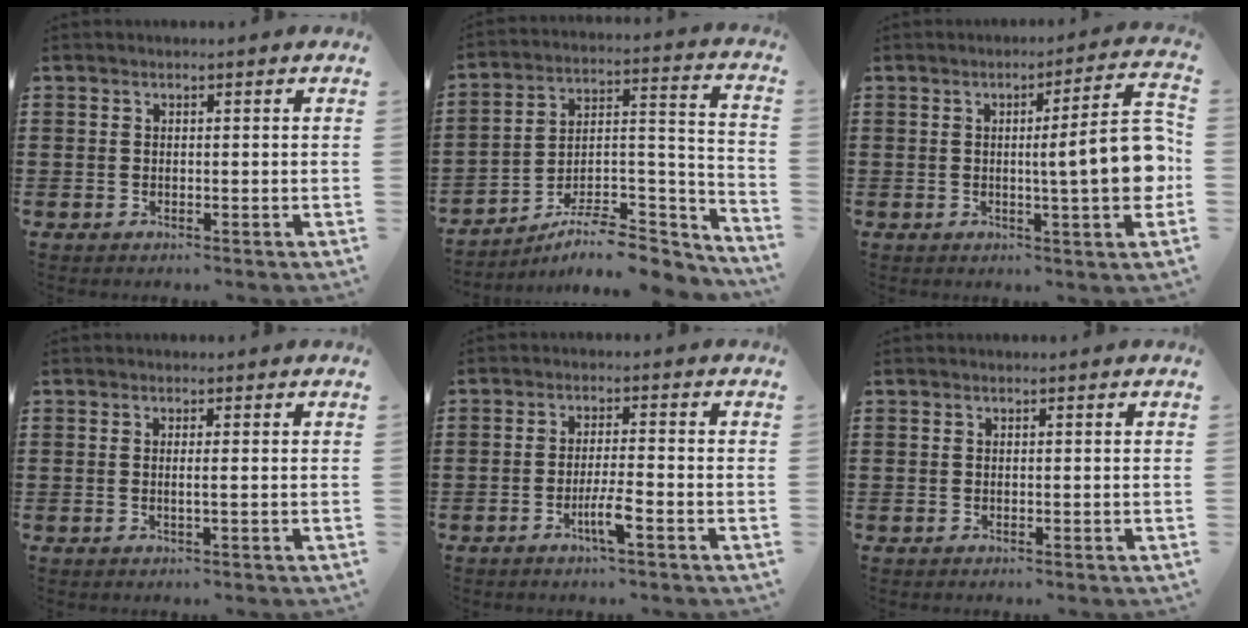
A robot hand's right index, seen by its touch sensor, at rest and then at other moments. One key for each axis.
{"total": 8.7, "fx": -7.4, "fy": 2.1, "fz": 4.1, "tx": -0.059, "ty": 0.011, "tz": -0.141}
{"total": 11.7, "fx": -0.4, "fy": 0.9, "fz": 11.7, "tx": -0.169, "ty": -0.019, "tz": -0.013}
{"total": 1.1, "fx": 0.0, "fy": -0.2, "fz": 1.1, "tx": -0.020, "ty": -0.005, "tz": -0.002}
{"total": 4.2, "fx": -2.2, "fy": 0.2, "fz": 3.5, "tx": -0.066, "ty": -0.006, "tz": -0.040}
{"total": 0.0}